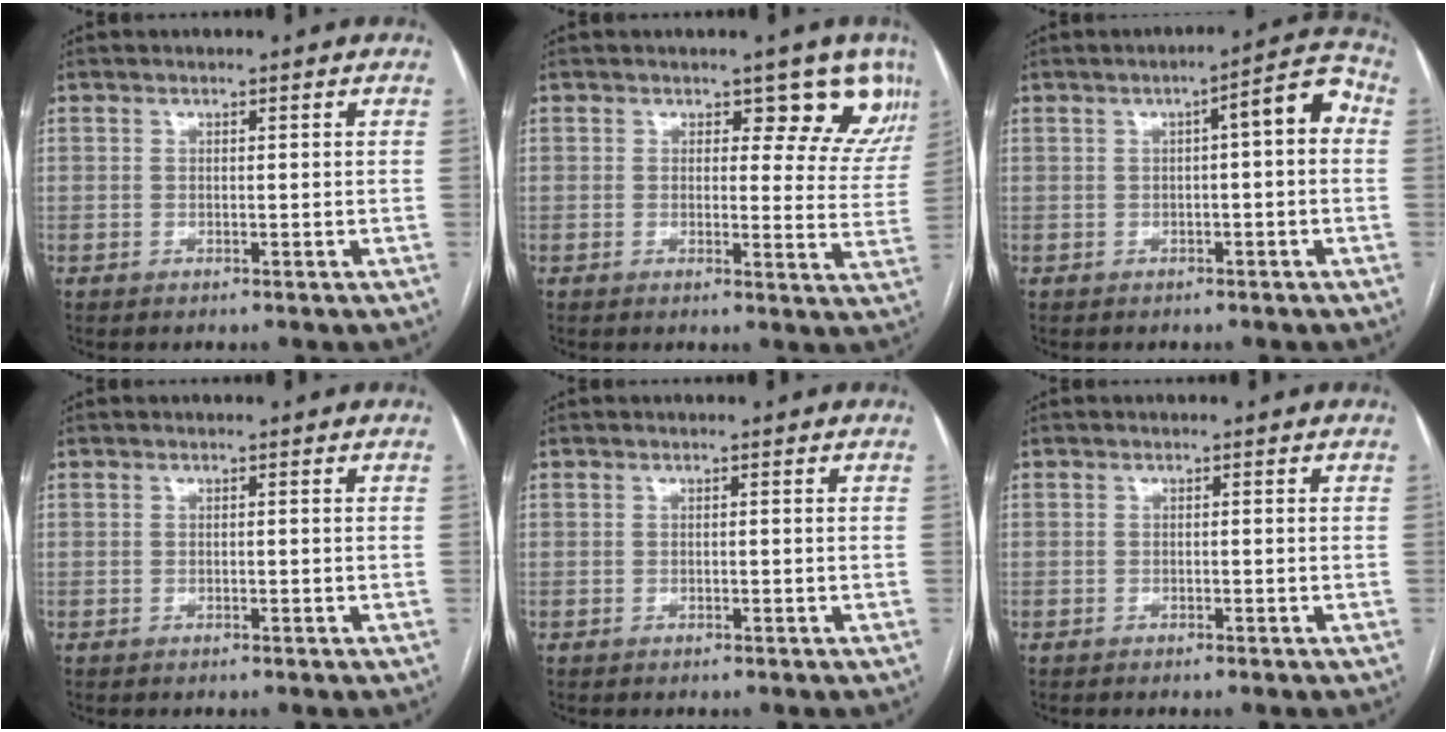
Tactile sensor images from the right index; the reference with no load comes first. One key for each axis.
{"total": 8.0, "fx": 6.1, "fy": 4.1, "fz": 3.1, "tx": -0.002, "ty": -0.017, "tz": 0.044}
{"total": 6.1, "fx": 0.7, "fy": 1.2, "fz": 6.0, "tx": -0.075, "ty": 0.026, "tz": 0.004}
{"total": 0.0}
{"total": 0.0}
{"total": 0.0}